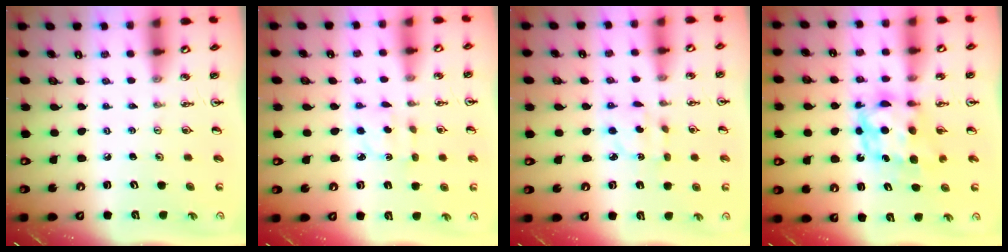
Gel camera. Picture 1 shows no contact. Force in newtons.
{"total": 2.9, "press": 2.8, "slide": 0.8}
{"total": 2.9, "press": 2.9, "slide": 0.1}
{"total": 7.1, "press": 7.1, "slide": 0.4}